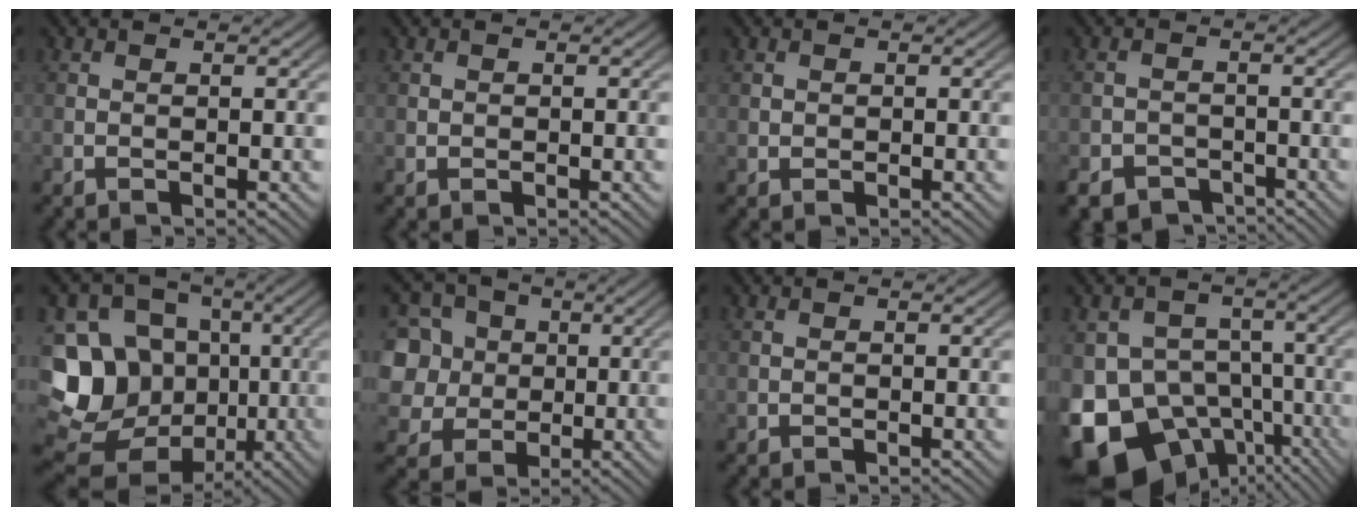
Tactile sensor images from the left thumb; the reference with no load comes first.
{"total": 0.5, "force": [0.1, 0.5, 0.1], "torque": [-0.001, -0.004, 0.003]}
{"total": 0.8, "force": [0.2, 0.8, 0.2], "torque": [-0.005, -0.004, 0.007]}
{"total": 4.8, "force": [-3.5, 2.9, 1.5], "torque": [-0.029, -0.006, -0.064]}
{"total": 18.3, "force": [-2.6, 16.3, 8.1], "torque": [-0.237, -0.006, -0.043]}
{"total": 10.9, "force": [1.0, 9.8, 4.8], "torque": [-0.164, 0.006, -0.004]}
{"total": 0.0}
{"total": 15.6, "force": [-8.1, 11.2, 7.3], "torque": [-0.168, -0.027, -0.132]}